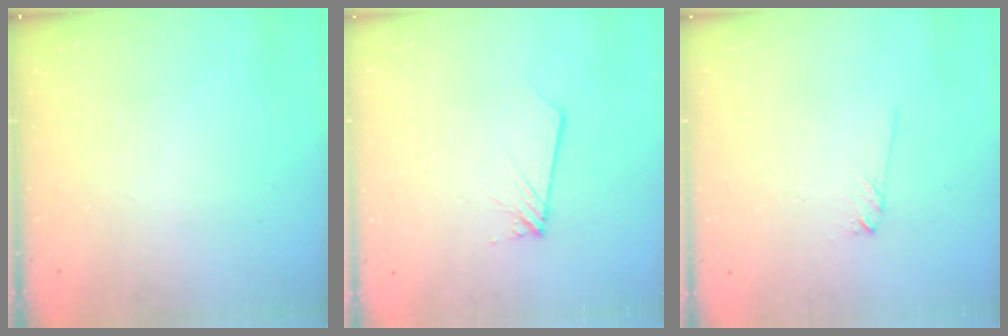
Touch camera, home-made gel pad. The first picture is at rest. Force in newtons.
{"total": 1.7, "press": 1.7, "slide": 0.1}
{"total": 3.6, "press": 3.5, "slide": 0.5}